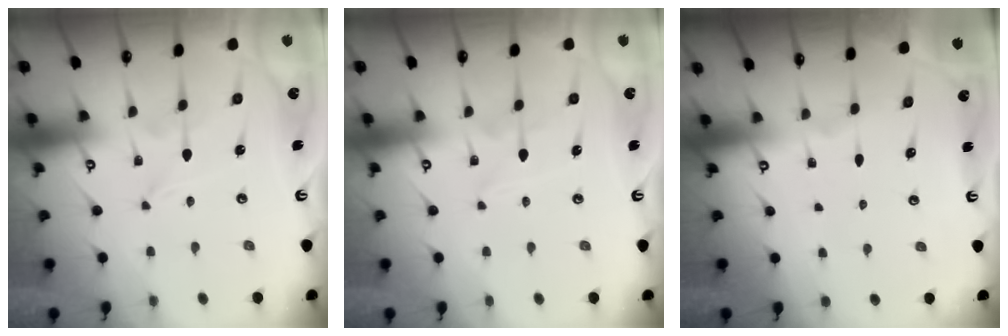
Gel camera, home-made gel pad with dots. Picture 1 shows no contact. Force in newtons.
{"total": 2.4, "press": 2.3, "slide": 0.3}
{"total": 0.0}